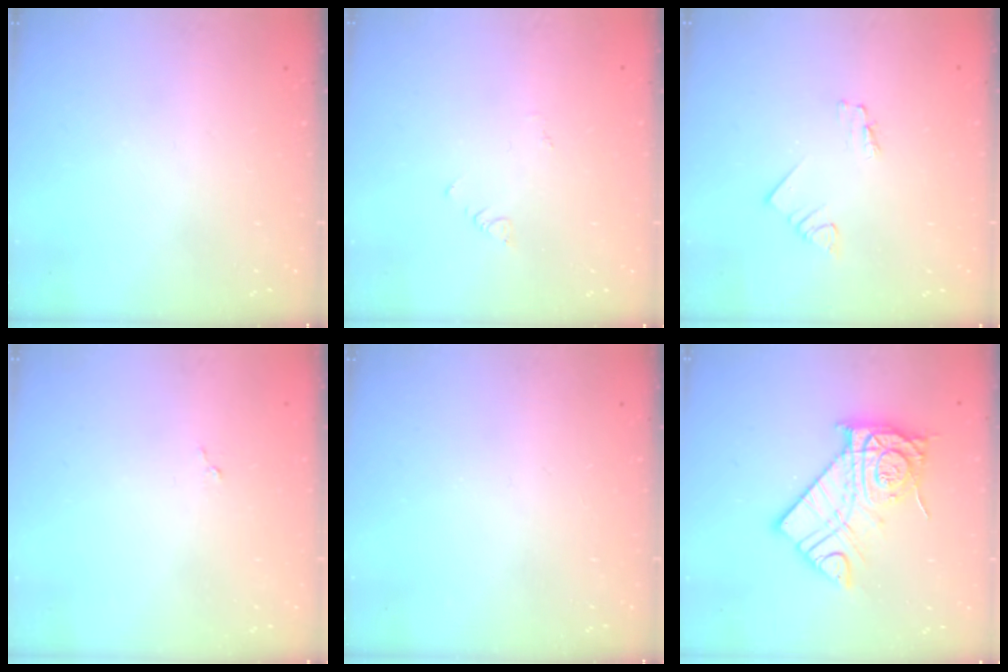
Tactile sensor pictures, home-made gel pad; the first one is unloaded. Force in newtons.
{"total": 1.9, "press": 1.9, "slide": 0.4}
{"total": 1.2, "press": 1.2, "slide": 0.0}
{"total": 3.5, "press": 3.5, "slide": 0.1}
{"total": 0.0}
{"total": 14.9, "press": 14.8, "slide": 1.1}